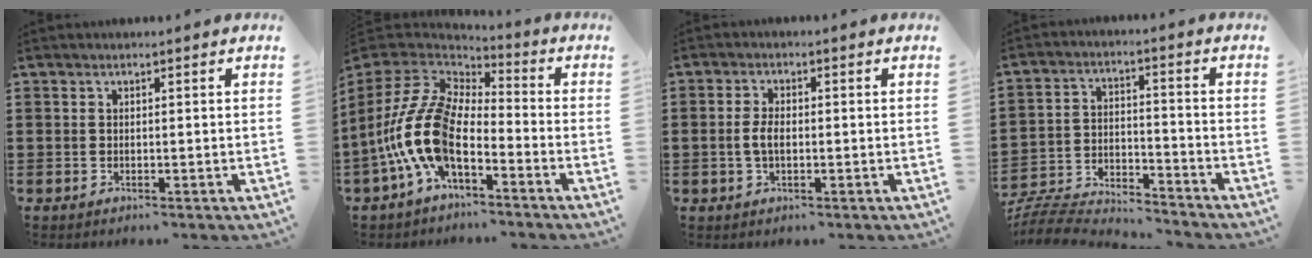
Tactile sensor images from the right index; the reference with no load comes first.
{"total": 13.8, "force": [-4.1, 7.3, 11.0], "torque": [-0.273, -0.006, -0.090]}
{"total": 3.3, "force": [-0.4, 1.7, 2.8], "torque": [-0.069, -0.001, -0.012]}
{"total": 6.8, "force": [-6.7, 0.4, 0.9], "torque": [-0.035, -0.003, -0.140]}